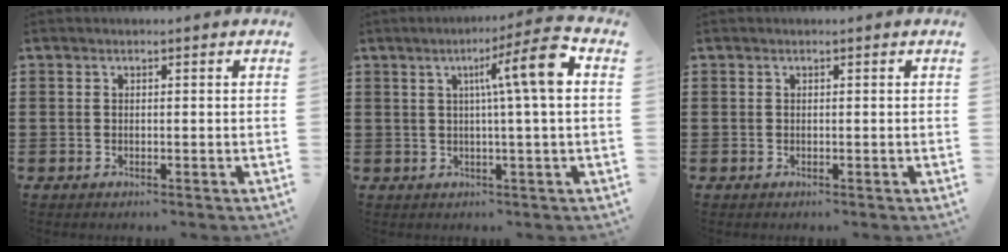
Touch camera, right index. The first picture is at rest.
{"total": 9.1, "force": [2.0, -0.1, 8.9], "torque": [-0.147, -0.005, 0.019]}
{"total": 0.0}